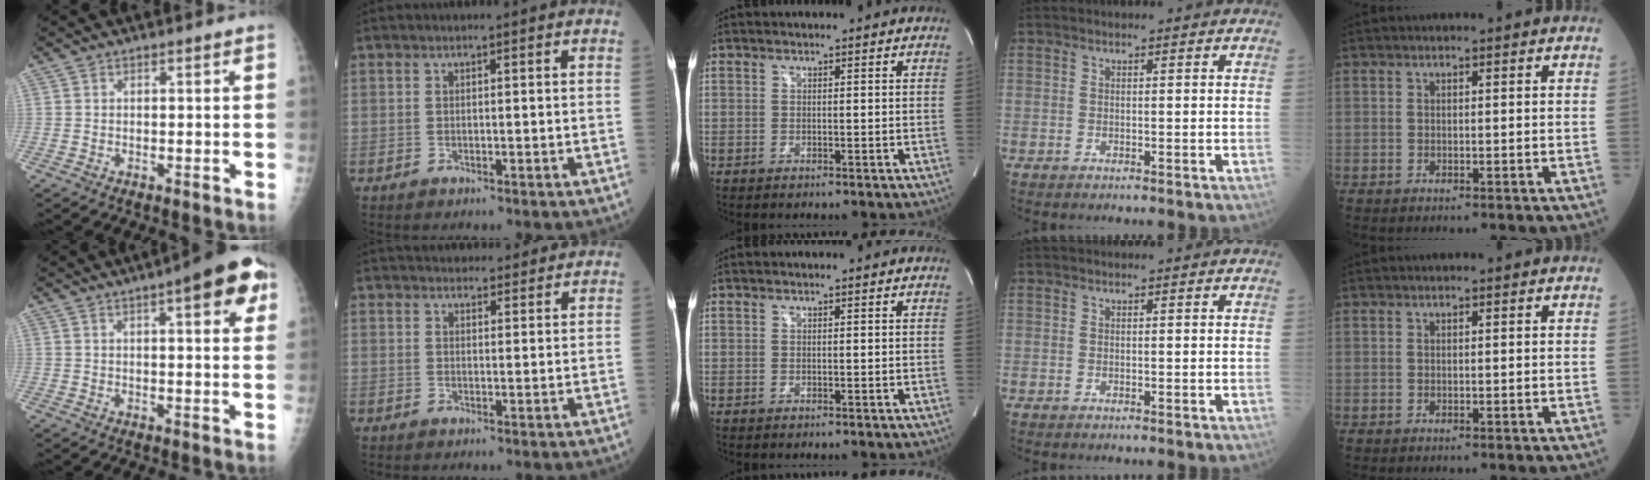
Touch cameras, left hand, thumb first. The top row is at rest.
{"thumb": {"total": 11.1, "force": [4.9, 3.2, 9.4], "torque": [-0.092, -0.004, 0.053]}, "index": {"total": 9.0, "force": [8.2, 2.7, 2.3], "torque": [-0.019, 0.017, 0.102]}}